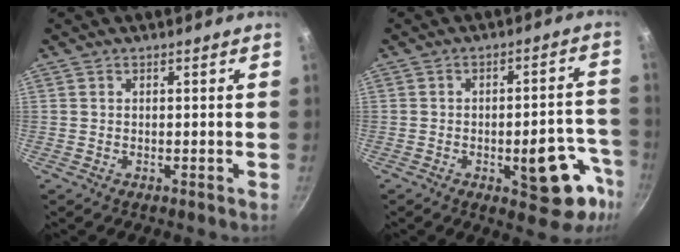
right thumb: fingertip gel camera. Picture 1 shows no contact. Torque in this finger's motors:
{"motor_torque": [2.77, 2.25, 1.01, -0.47, 0.19]}